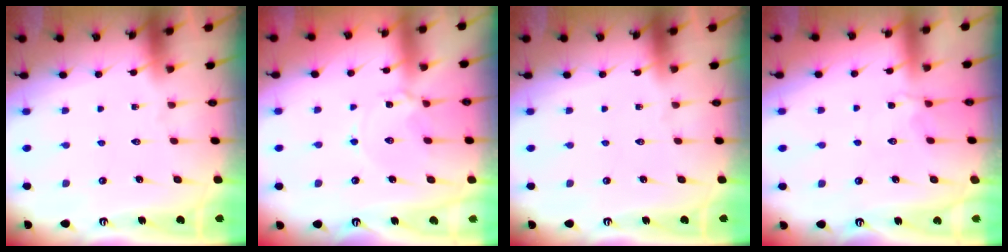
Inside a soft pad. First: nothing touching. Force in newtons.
{"total": 3.0, "press": 2.9, "slide": 0.5}
{"total": 0.0}
{"total": 2.1, "press": 1.9, "slide": 0.9}